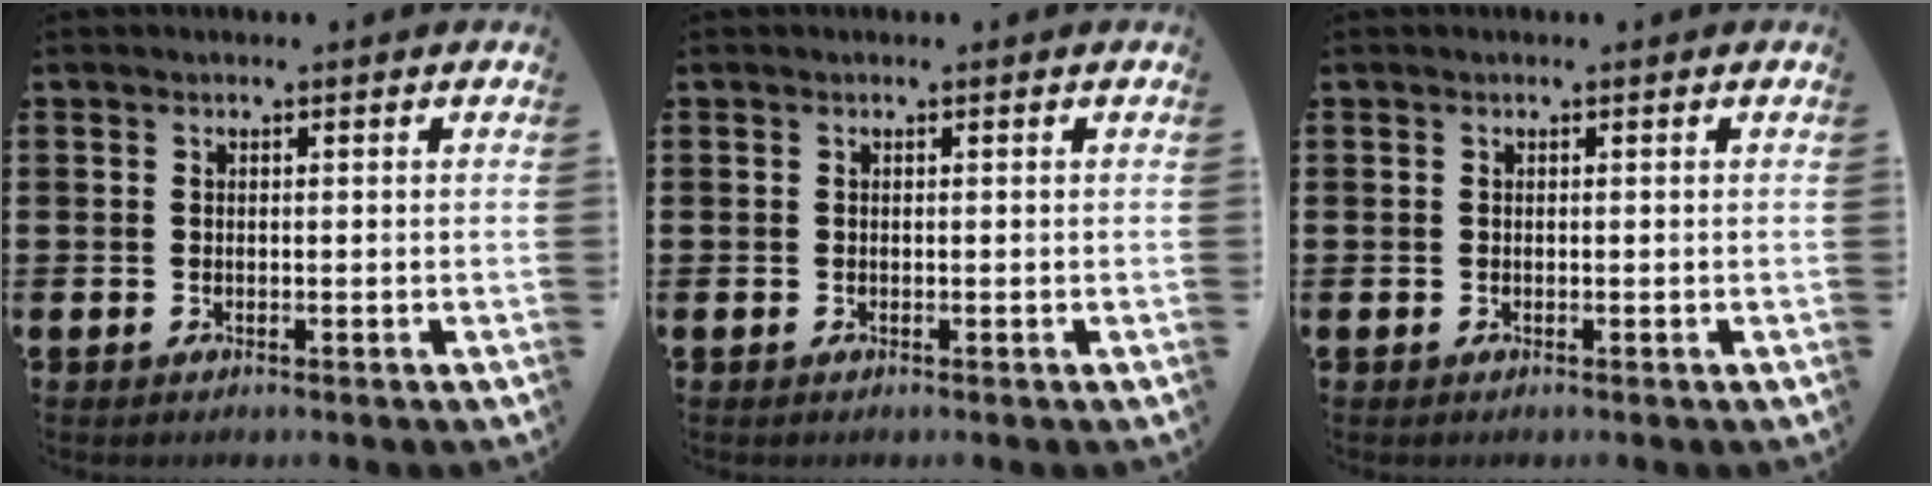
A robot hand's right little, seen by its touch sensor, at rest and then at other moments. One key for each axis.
{"total": 0.0}
{"total": 0.0}